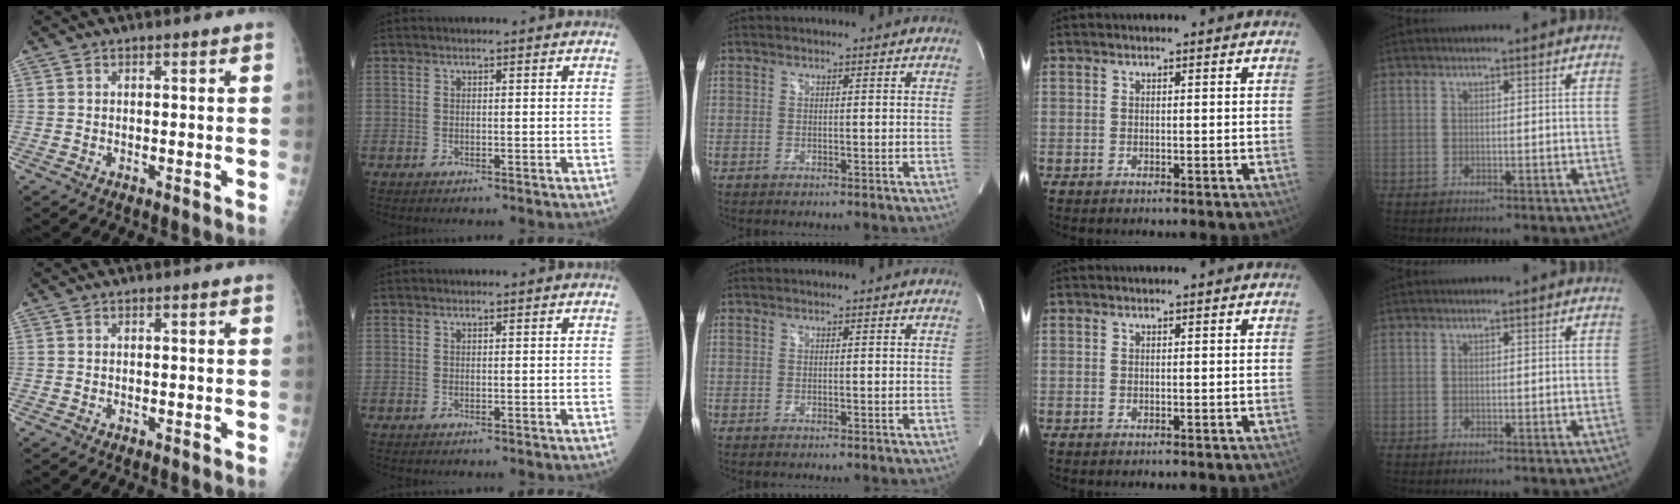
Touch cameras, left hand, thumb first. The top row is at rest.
{}